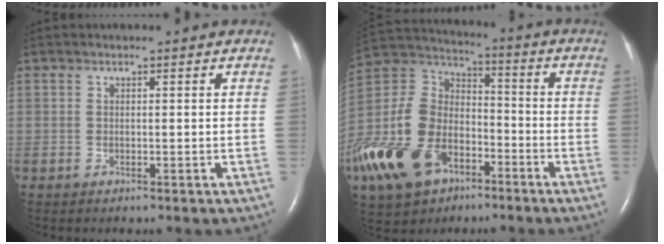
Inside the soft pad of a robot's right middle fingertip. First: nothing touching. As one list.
[{"total": 20.8, "force": [-10.6, 12.9, 12.4], "torque": [-0.314, -0.006, -0.193]}]